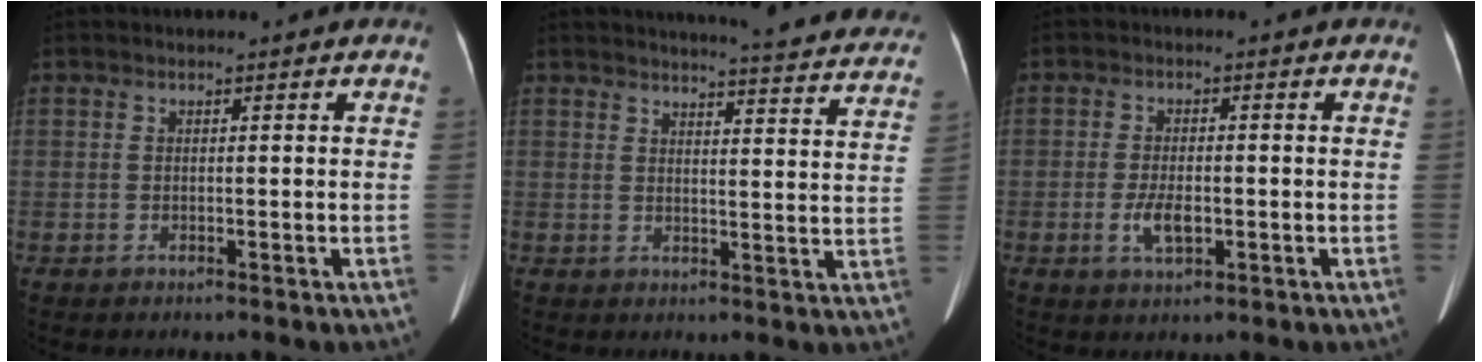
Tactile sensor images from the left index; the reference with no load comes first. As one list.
[{"total": 22.0, "force": [20.8, 1.6, 6.8], "torque": [-0.080, -0.068, 0.226]}, {"total": 4.0, "force": [-1.2, 1.6, 3.5], "torque": [-0.072, -0.002, -0.019]}]